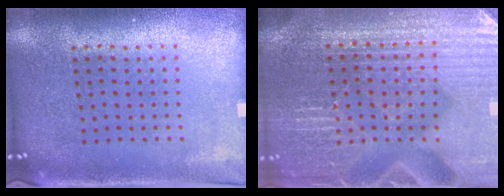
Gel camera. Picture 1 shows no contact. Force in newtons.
{"total": 4.9, "press": 4.6, "slide": 1.6}